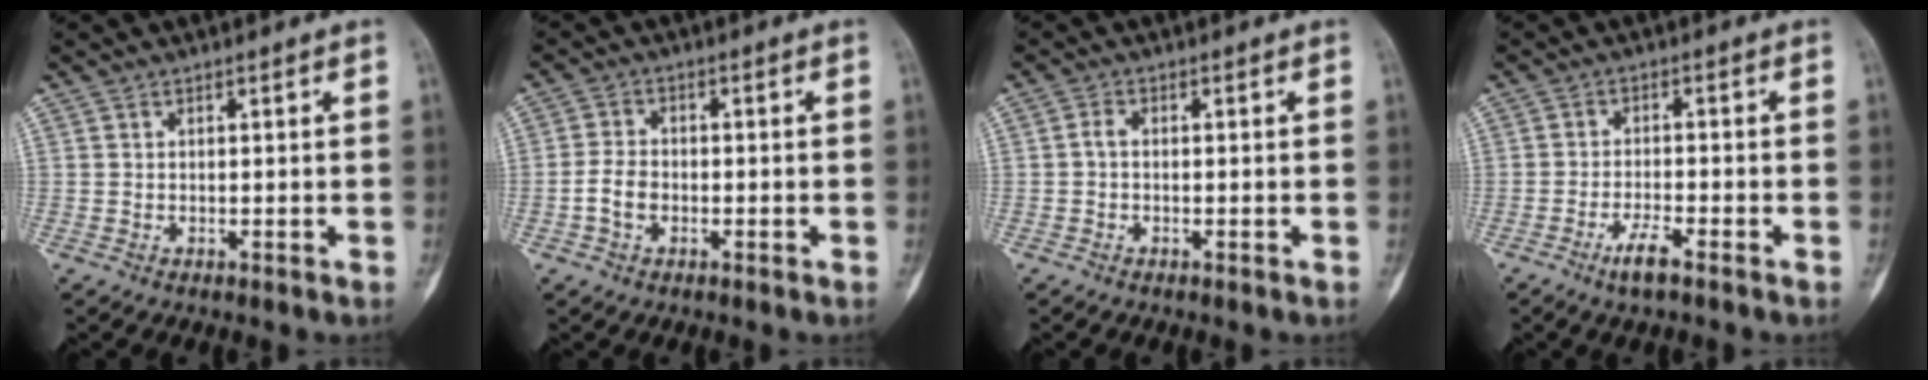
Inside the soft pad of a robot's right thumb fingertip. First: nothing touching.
{"total": 4.0, "force": [-1.3, 2.8, 2.5], "torque": [-0.049, 0.014, -0.027]}
{"total": 1.4, "force": [-0.3, 0.8, 1.1], "torque": [-0.019, 0.002, -0.010]}
{"total": 4.1, "force": [-2.7, 0.7, 3.0], "torque": [-0.062, 0.011, -0.053]}